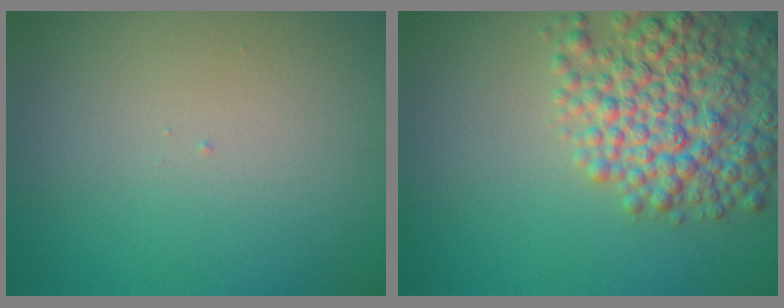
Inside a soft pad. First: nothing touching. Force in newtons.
{"total": 7.1, "press": 7.1, "slide": 0.3}